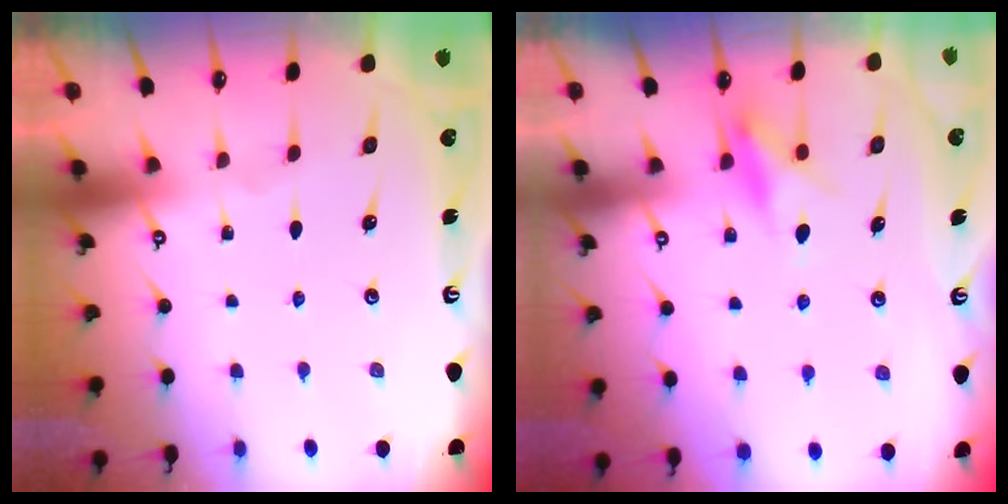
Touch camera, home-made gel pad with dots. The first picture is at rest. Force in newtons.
{"total": 7.3, "press": 7.2, "slide": 0.6}